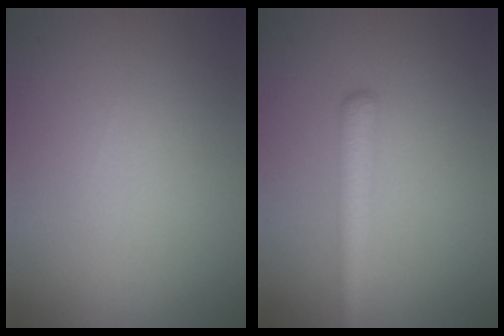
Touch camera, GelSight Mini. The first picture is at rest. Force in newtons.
{"total": 2.5, "press": 2.5, "slide": 0.1}